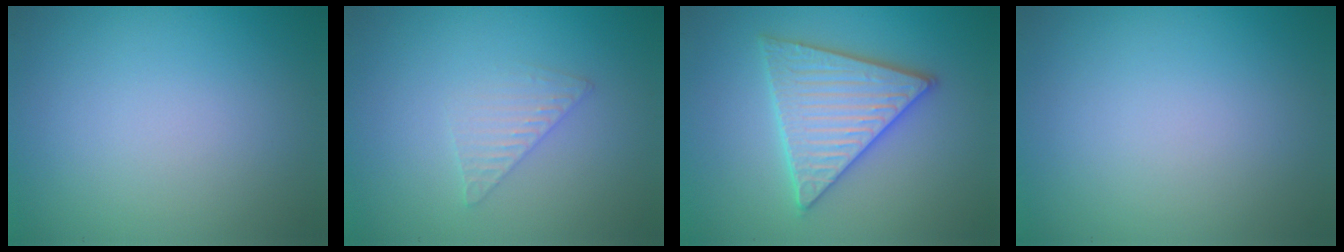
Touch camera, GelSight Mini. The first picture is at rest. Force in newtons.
{"total": 1.6, "press": 1.6, "slide": 0.1}
{"total": 5.6, "press": 5.6, "slide": 0.5}
{"total": 0.0}